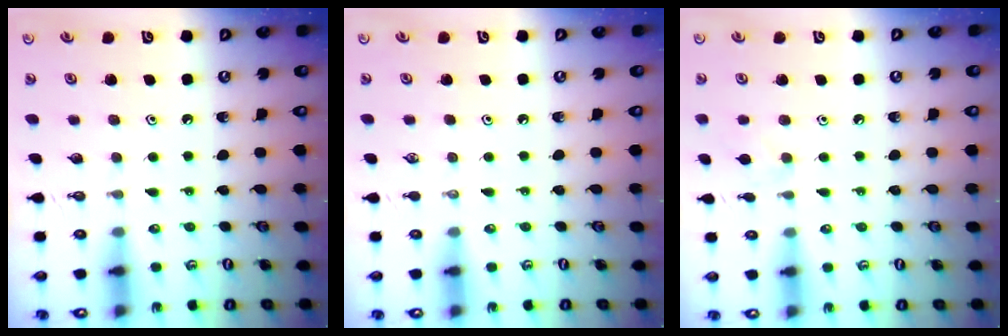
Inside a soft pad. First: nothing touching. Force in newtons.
{"total": 0.0}
{"total": 5.8, "press": 5.7, "slide": 0.9}